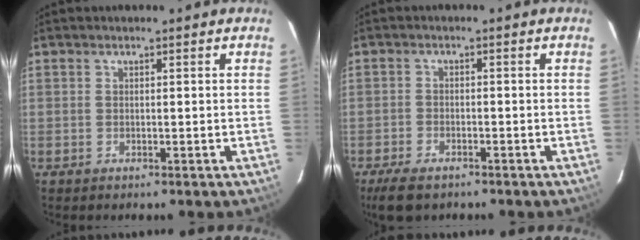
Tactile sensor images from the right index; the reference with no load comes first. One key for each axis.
{"total": 6.3, "fx": -4.8, "fy": 2.6, "fz": 3.1, "tx": -0.086, "ty": -0.016, "tz": -0.088}